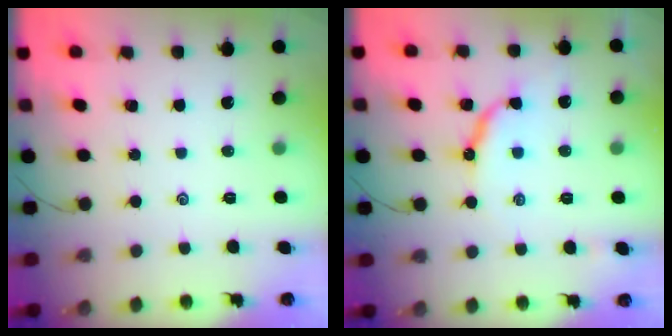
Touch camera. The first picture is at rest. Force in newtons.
{"total": 10.5, "press": 10.4, "slide": 0.9}